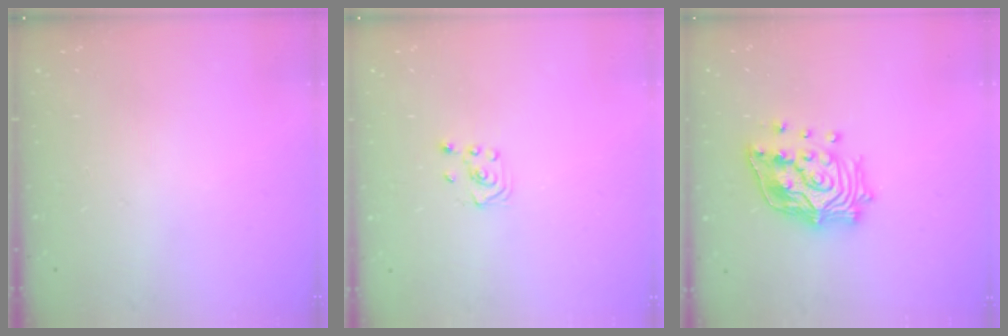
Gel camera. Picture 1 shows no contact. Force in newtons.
{"total": 1.9, "press": 1.8, "slide": 0.6}
{"total": 17.6, "press": 17.4, "slide": 2.6}